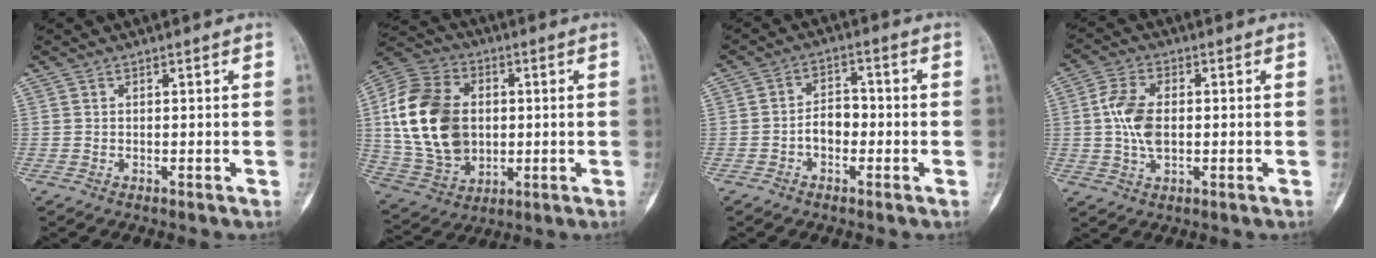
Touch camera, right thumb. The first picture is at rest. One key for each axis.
{"total": 20.6, "fx": 1.5, "fy": 14.8, "fz": 14.2, "tx": -0.260, "ty": 0.007, "tz": 0.035}
{"total": 4.9, "fx": -1.4, "fy": 3.4, "fz": 3.3, "tx": -0.038, "ty": 0.023, "tz": -0.032}
{"total": 7.9, "fx": 0.2, "fy": 4.5, "fz": 6.5, "tx": -0.130, "ty": 0.007, "tz": 0.000}